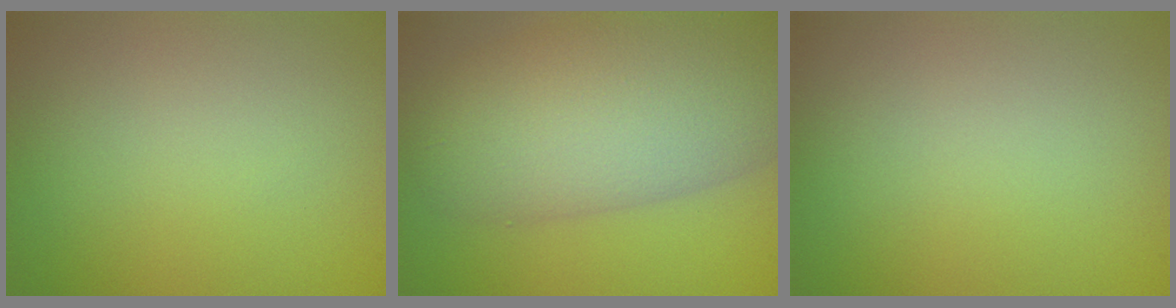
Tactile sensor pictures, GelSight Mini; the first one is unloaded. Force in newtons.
{"total": 11.2, "press": 11.2, "slide": 0.6}
{"total": 0.0}